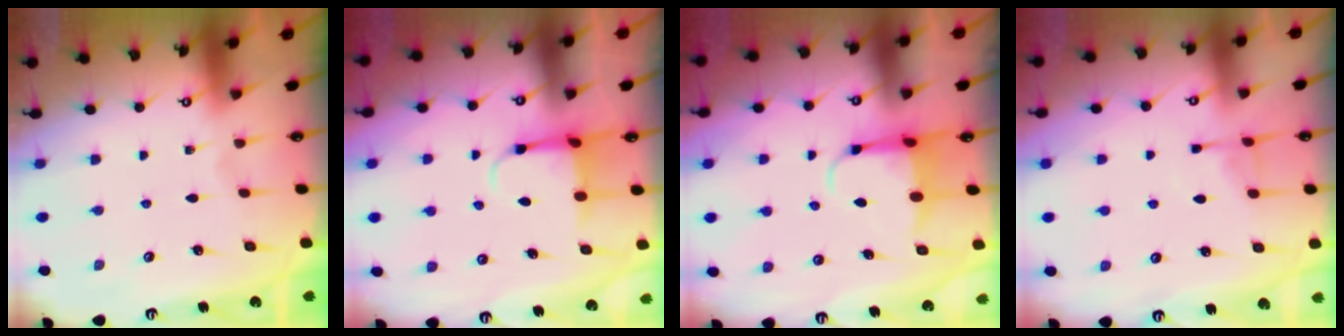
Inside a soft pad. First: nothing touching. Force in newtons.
{"total": 4.5, "press": 4.4, "slide": 0.9}
{"total": 5.0, "press": 4.9, "slide": 1.1}
{"total": 5.2, "press": 5.1, "slide": 0.6}